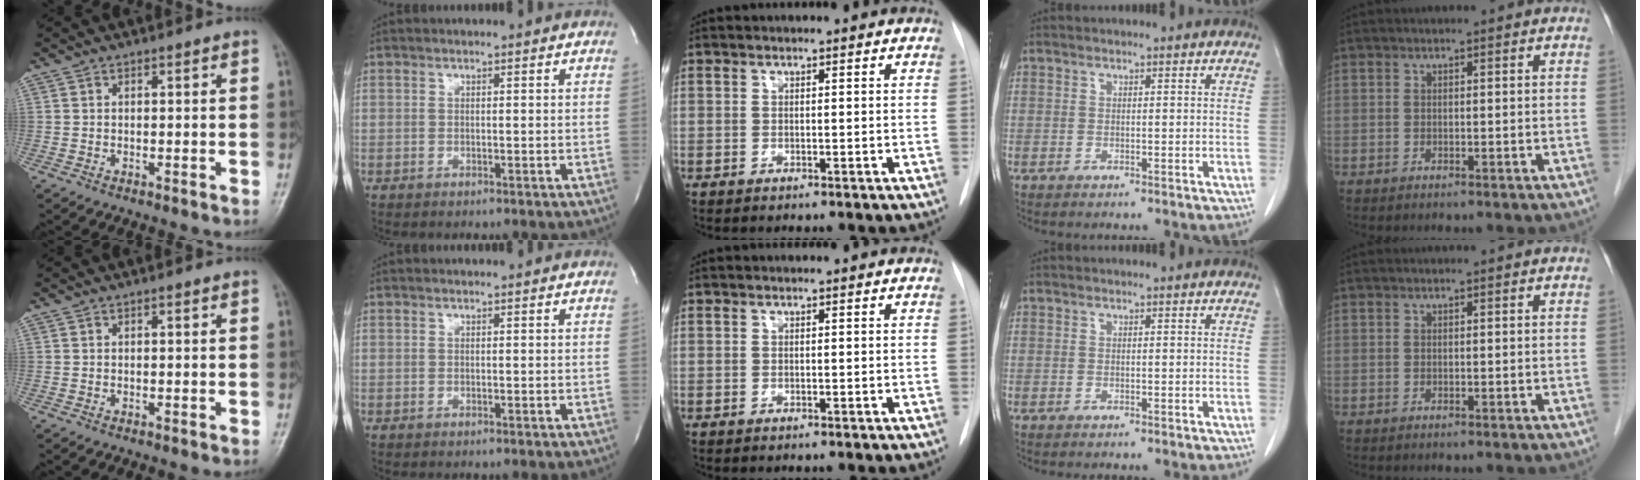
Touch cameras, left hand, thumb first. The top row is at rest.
{}